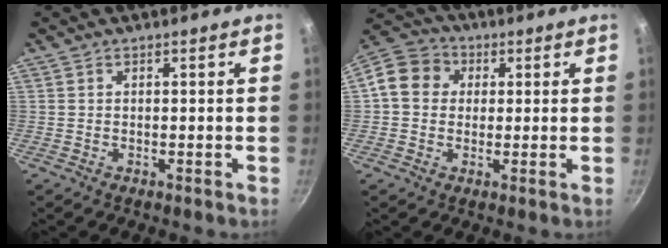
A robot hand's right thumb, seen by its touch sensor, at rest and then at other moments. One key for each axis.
{"total": 9.2, "fx": 1.5, "fy": 8.1, "fz": 4.2, "tx": -0.051, "ty": 0.019, "tz": 0.007}